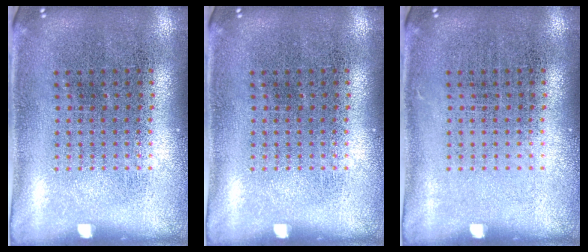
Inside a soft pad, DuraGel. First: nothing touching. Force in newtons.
{"total": 0.0}
{"total": 0.0}